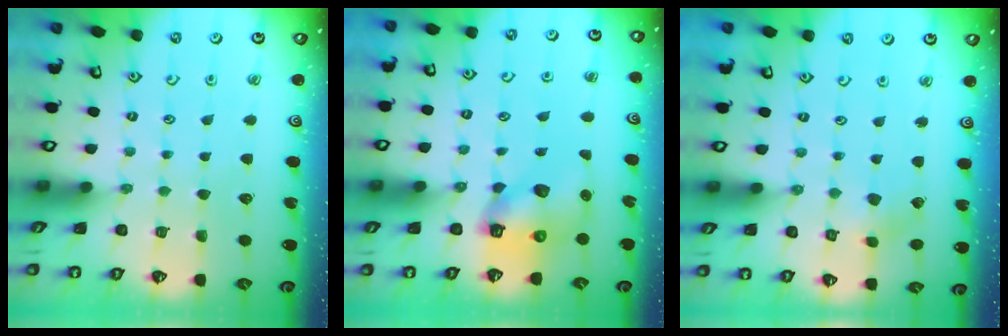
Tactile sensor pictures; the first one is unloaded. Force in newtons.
{"total": 8.1, "press": 8.0, "slide": 1.4}
{"total": 2.9, "press": 2.9, "slide": 0.4}